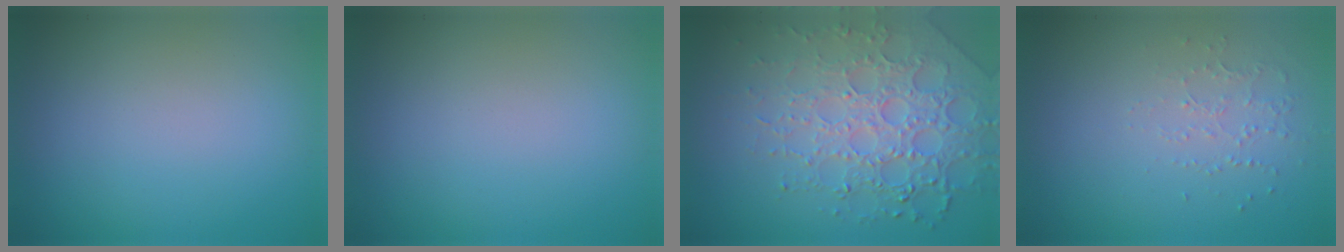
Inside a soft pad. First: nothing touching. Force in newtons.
{"total": 0.0}
{"total": 7.2, "press": 5.2, "slide": 5.0}
{"total": 1.0, "press": 0.6, "slide": 0.8}